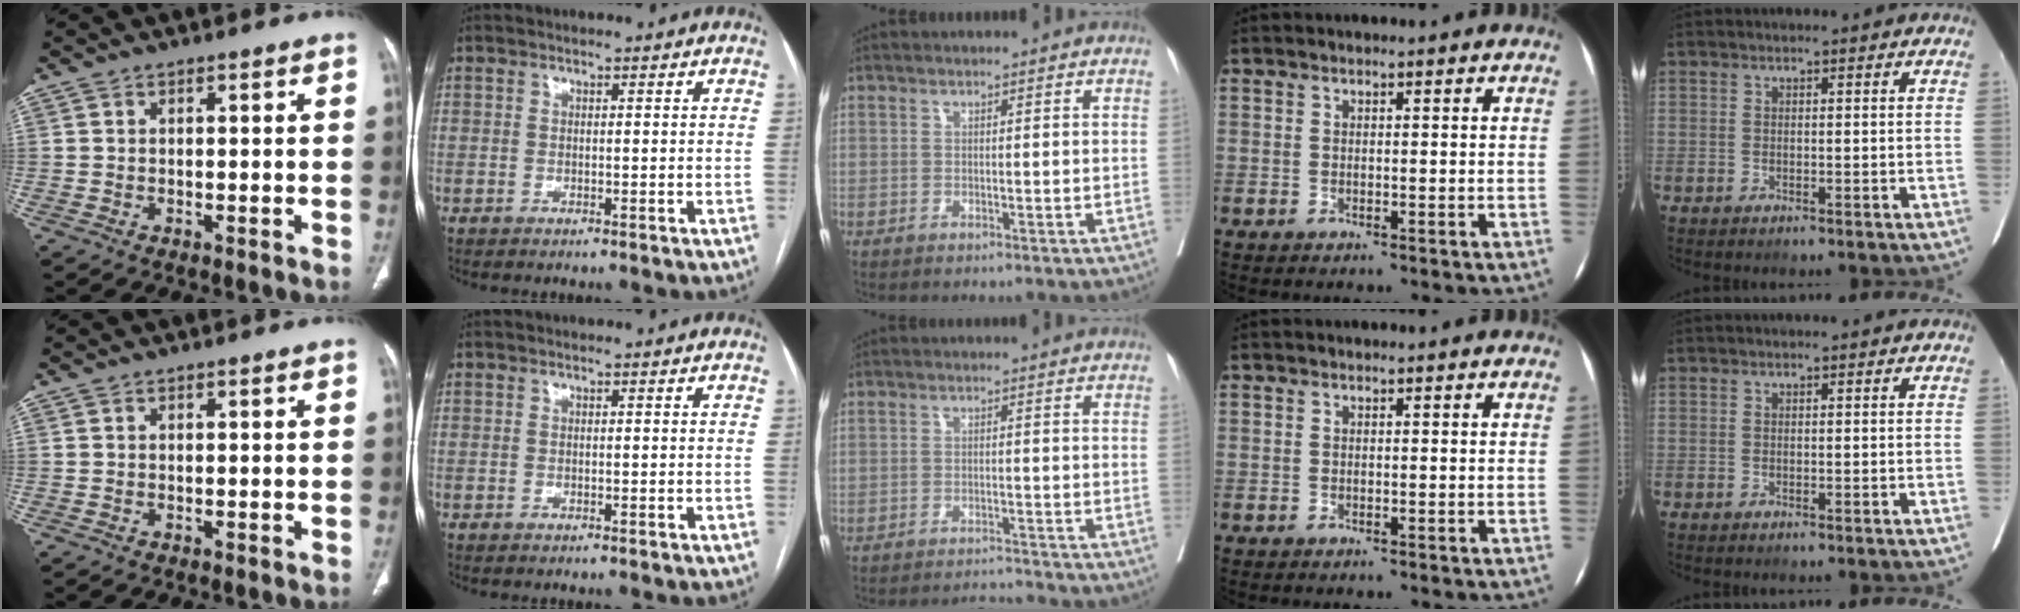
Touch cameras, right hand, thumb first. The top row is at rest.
{"middle": {"total": 2.9, "force": [-2.7, -0.9, -0.6], "torque": [0.010, -0.012, -0.041]}}